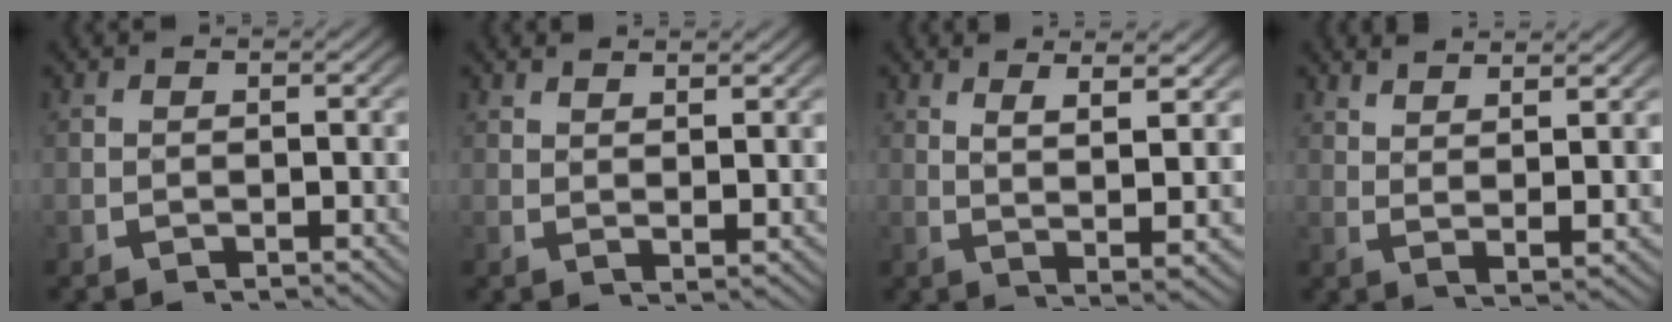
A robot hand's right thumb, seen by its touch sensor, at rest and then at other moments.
{"total": 1.9, "force": [1.8, -0.1, 0.7], "torque": [-0.012, -0.004, 0.038]}
{"total": 5.3, "force": [1.9, 1.2, 4.8], "torque": [-0.085, -0.007, 0.039]}
{"total": 3.6, "force": [2.8, 0.3, 2.2], "torque": [-0.040, 0.000, 0.057]}